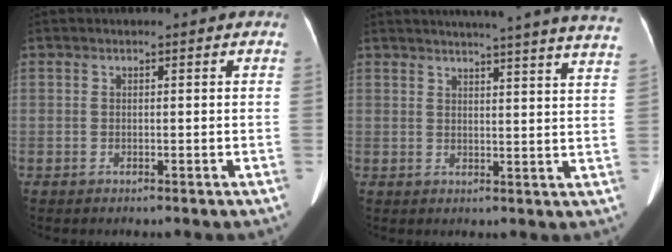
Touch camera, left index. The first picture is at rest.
{"total": 22.7, "force": [20.8, -0.5, 9.1], "torque": [-0.126, -0.057, 0.235]}